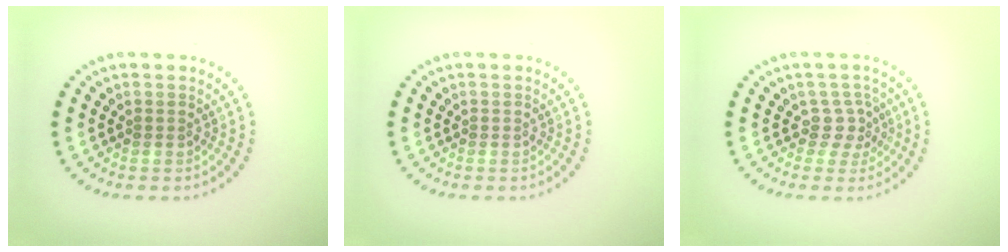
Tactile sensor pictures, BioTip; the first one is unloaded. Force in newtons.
{"total": 0.0}
{"total": 2.0, "press": 1.5, "slide": 1.3}